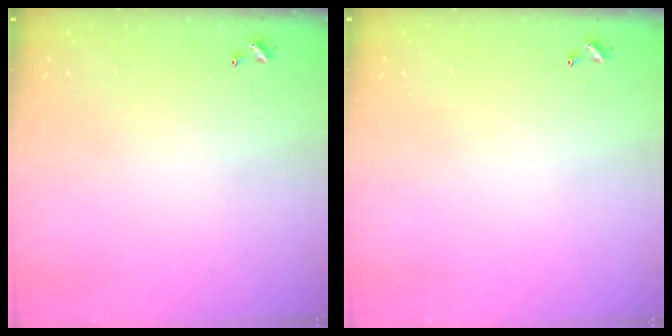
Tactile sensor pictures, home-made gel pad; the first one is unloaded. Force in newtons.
{"total": 0.0}